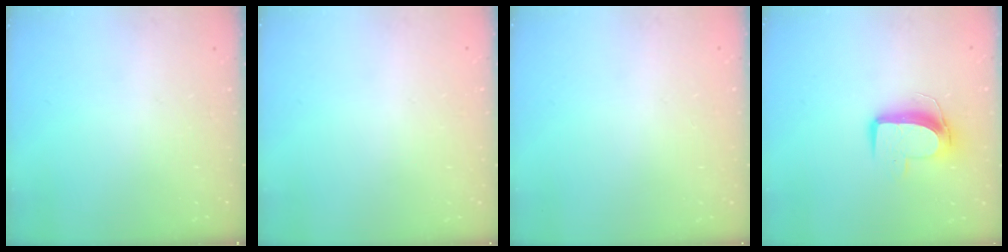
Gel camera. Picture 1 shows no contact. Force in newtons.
{"total": 0.0}
{"total": 0.6, "press": 0.6, "slide": 0.1}
{"total": 10.2, "press": 10.2, "slide": 0.8}